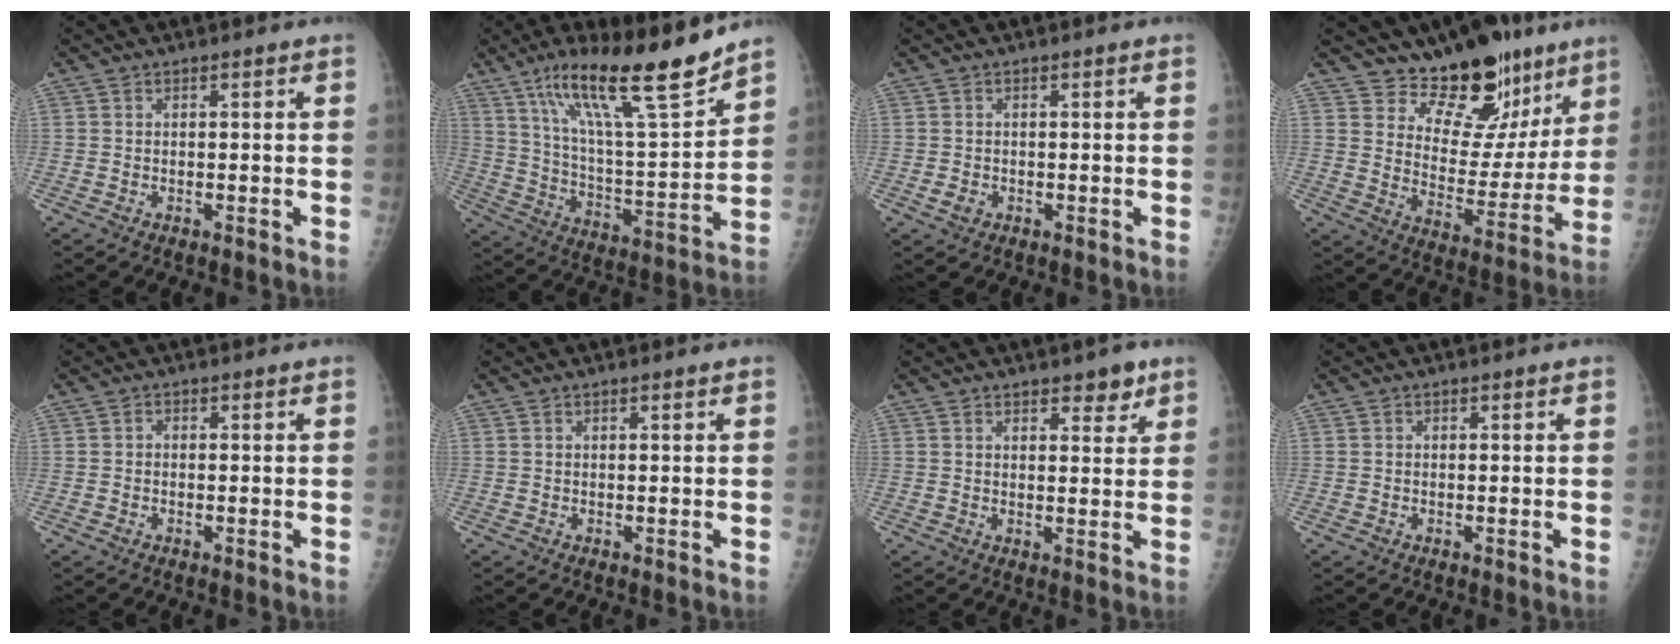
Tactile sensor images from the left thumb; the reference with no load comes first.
{"total": 20.5, "force": [14.6, 3.3, 14.1], "torque": [-0.214, -0.075, 0.253]}
{"total": 1.7, "force": [-0.5, 1.4, 0.9], "torque": [-0.013, 0.001, -0.005]}
{"total": 16.4, "force": [12.1, 8.7, 6.8], "torque": [-0.028, -0.088, 0.186]}
{"total": 0.7, "force": [-0.2, 0.6, 0.2], "torque": [-0.001, 0.003, -0.007]}
{"total": 0.0}
{"total": 4.2, "force": [2.8, 1.9, 2.4], "torque": [-0.010, -0.016, 0.038]}
{"total": 0.0}